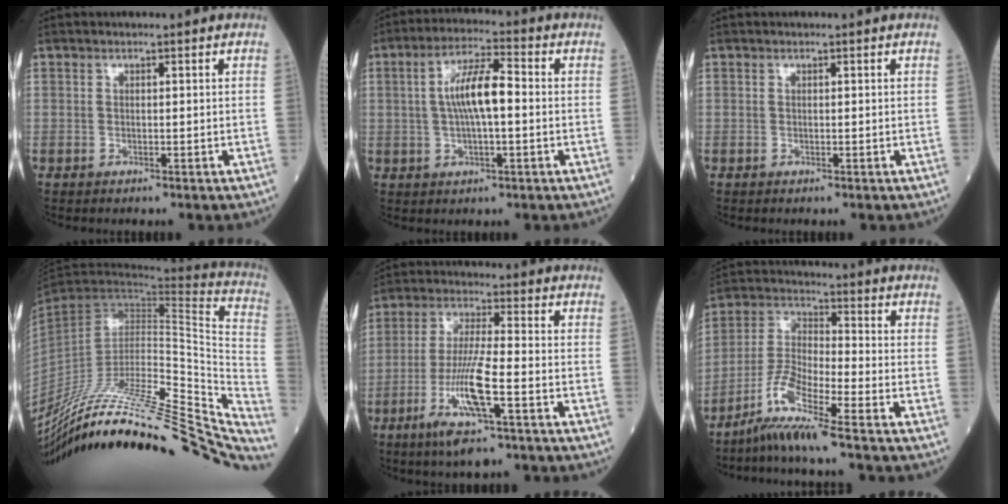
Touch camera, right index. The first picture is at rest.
{"total": 8.1, "force": [0.3, 1.8, 7.9], "torque": [-0.153, 0.018, 0.004]}
{"total": 0.0}
{"total": 40.1, "force": [-33.1, 6.3, 21.9], "torque": [-0.279, -0.049, -0.475]}
{"total": 10.9, "force": [-4.7, 0.5, 9.8], "torque": [-0.194, -0.017, -0.090]}
{"total": 8.3, "force": [-6.1, -0.7, 5.6], "torque": [-0.121, -0.025, -0.127]}